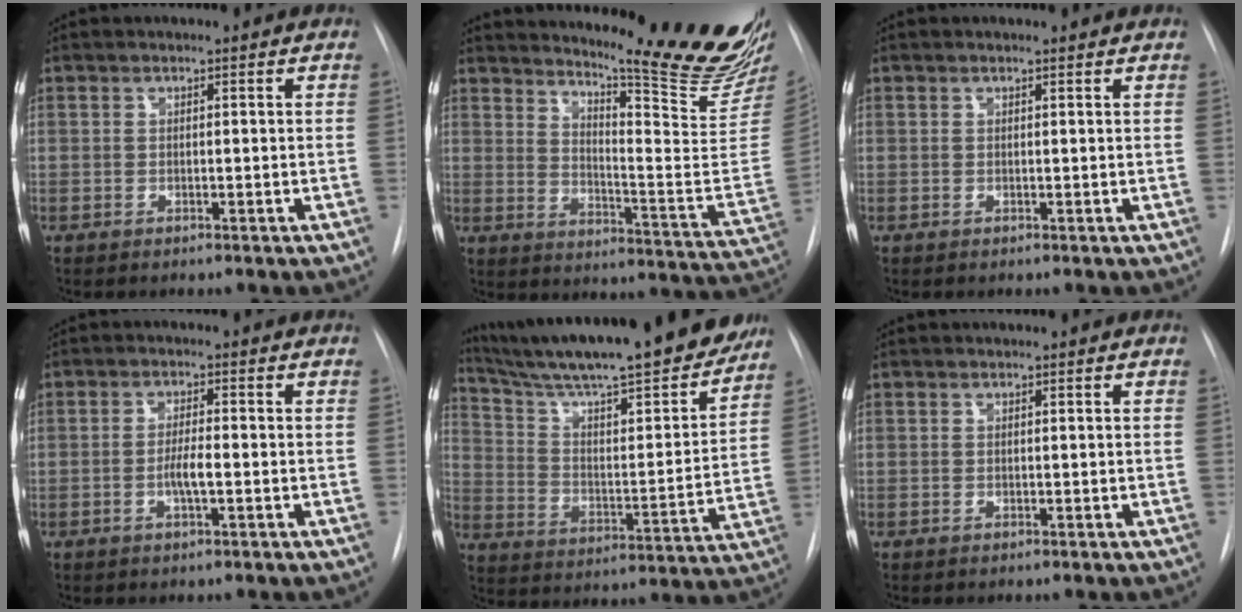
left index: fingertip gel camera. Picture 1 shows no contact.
{"total": 22.7, "force": [20.2, 0.1, 10.5], "torque": [-0.154, -0.130, 0.257]}
{"total": 1.2, "force": [1.2, 0.0, 0.2], "torque": [-0.011, 0.003, 0.012]}
{"total": 3.0, "force": [-0.9, 0.4, 2.9], "torque": [-0.055, -0.002, -0.018]}
{"total": 27.0, "force": [23.5, 2.7, 13.0], "torque": [-0.219, -0.035, 0.337]}
{"total": 0.0}